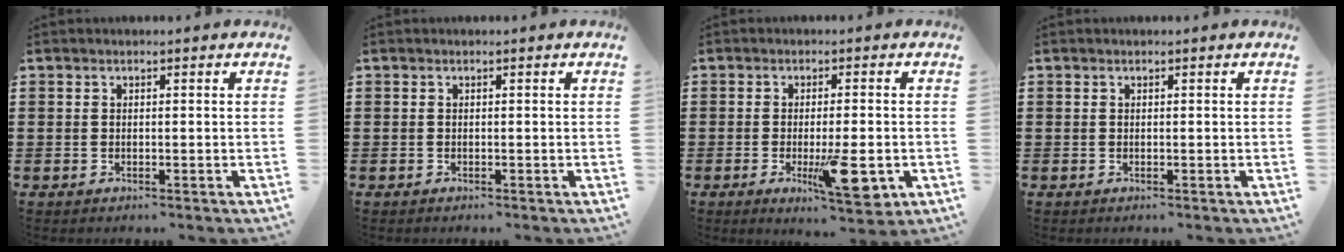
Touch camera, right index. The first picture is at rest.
{"total": 0.0}
{"total": 8.6, "force": [-2.6, 2.1, 7.9], "torque": [-0.143, -0.015, -0.039]}
{"total": 0.0}